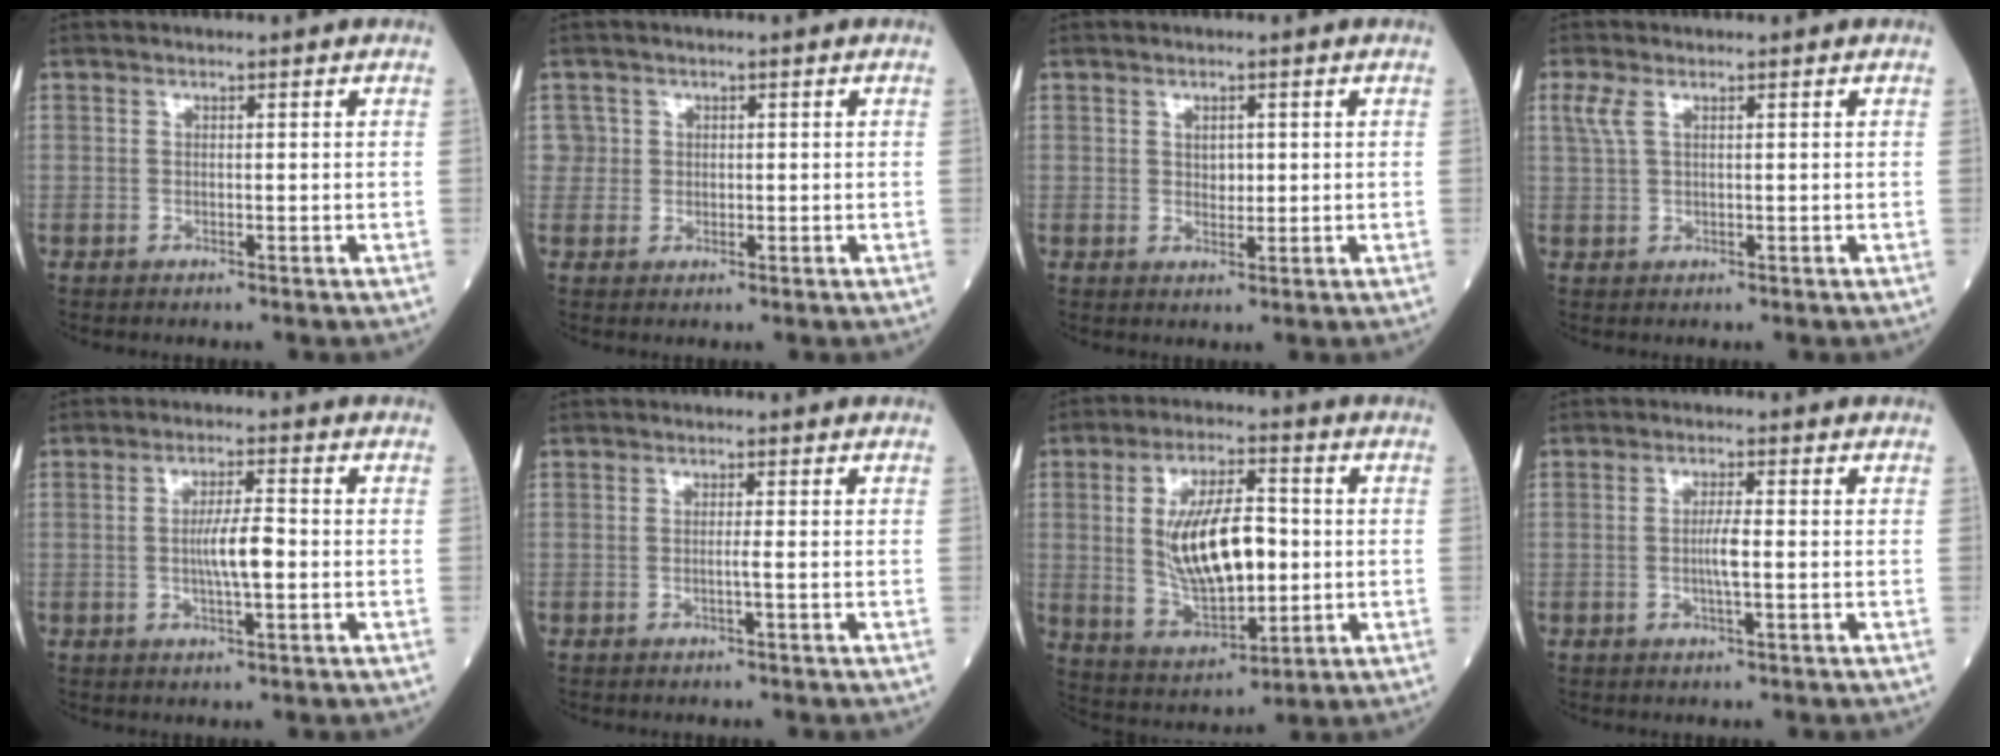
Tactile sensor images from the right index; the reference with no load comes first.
{"total": 2.0, "force": [0.5, 1.9, -0.2], "torque": [0.015, 0.004, 0.006]}
{"total": 1.9, "force": [0.4, 1.2, 1.5], "torque": [-0.021, -0.003, 0.008]}
{"total": 2.5, "force": [1.2, 0.9, 2.0], "torque": [-0.060, 0.014, 0.033]}
{"total": 5.2, "force": [-0.6, 0.5, 5.1], "torque": [-0.096, 0.001, -0.011]}
{"total": 0.8, "force": [-0.2, -0.3, 0.7], "torque": [-0.010, 0.001, -0.005]}
{"total": 14.3, "force": [0.5, 5.5, 13.2], "torque": [-0.252, 0.001, 0.017]}
{"total": 2.9, "force": [-0.3, 0.0, 2.9], "torque": [-0.060, -0.003, -0.005]}